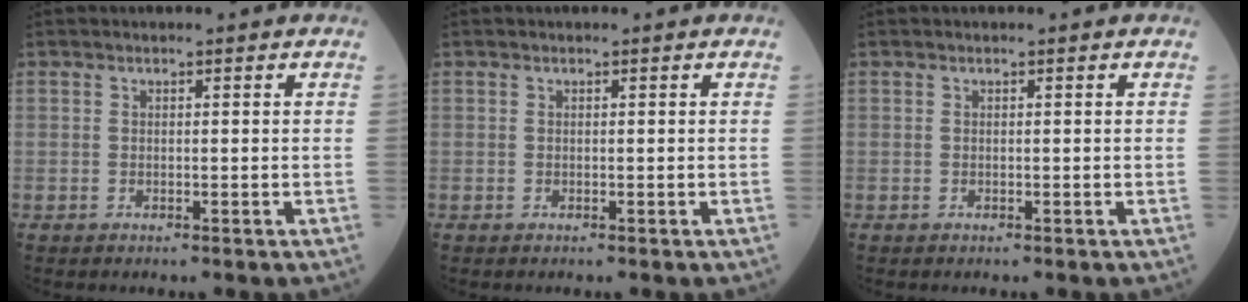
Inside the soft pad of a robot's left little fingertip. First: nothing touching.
{"total": 0.0}
{"total": 0.0}